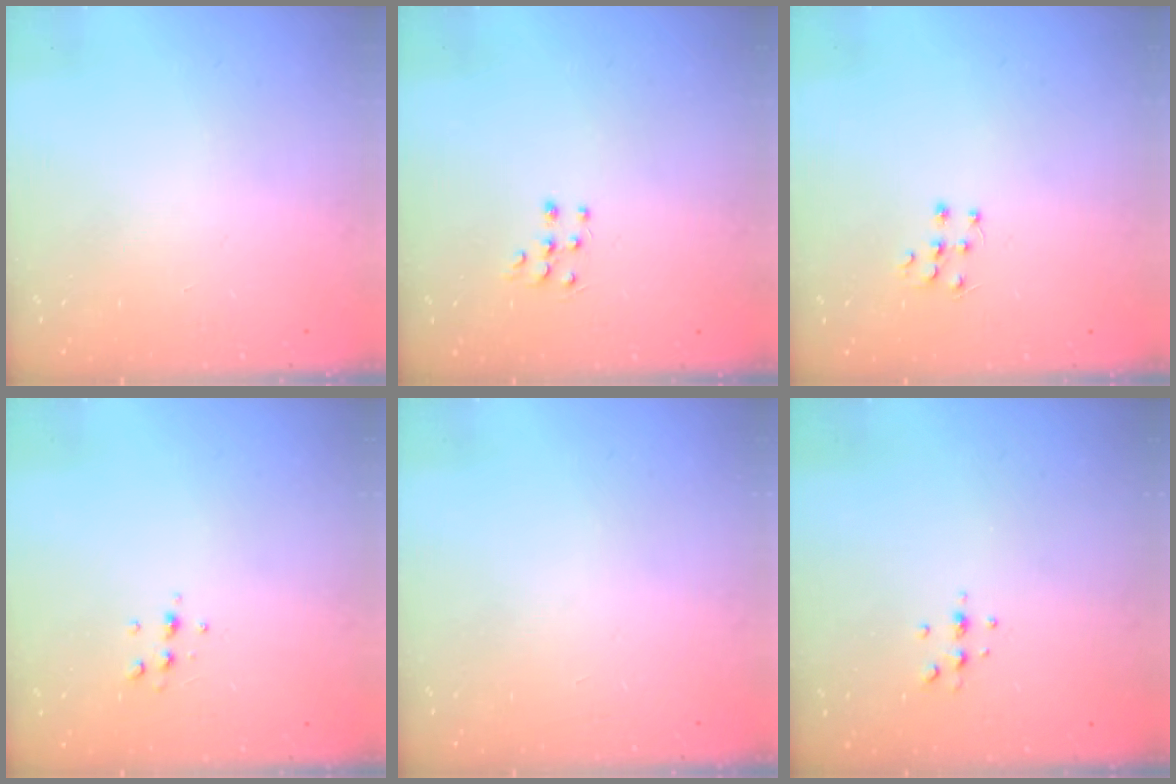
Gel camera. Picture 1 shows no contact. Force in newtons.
{"total": 6.4, "press": 6.3, "slide": 0.8}
{"total": 6.2, "press": 6.2, "slide": 0.4}
{"total": 4.7, "press": 4.4, "slide": 1.6}
{"total": 0.0}
{"total": 4.4, "press": 4.3, "slide": 0.6}